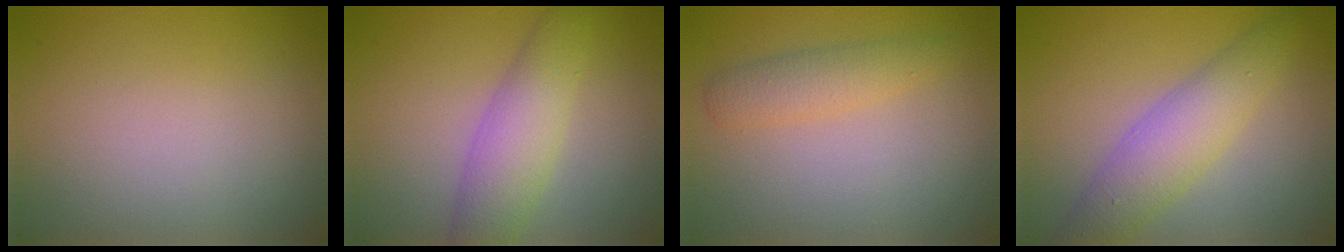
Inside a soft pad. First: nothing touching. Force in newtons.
{"total": 4.5, "press": 4.5, "slide": 0.0}
{"total": 2.4, "press": 2.4, "slide": 0.1}
{"total": 4.6, "press": 4.6, "slide": 0.1}